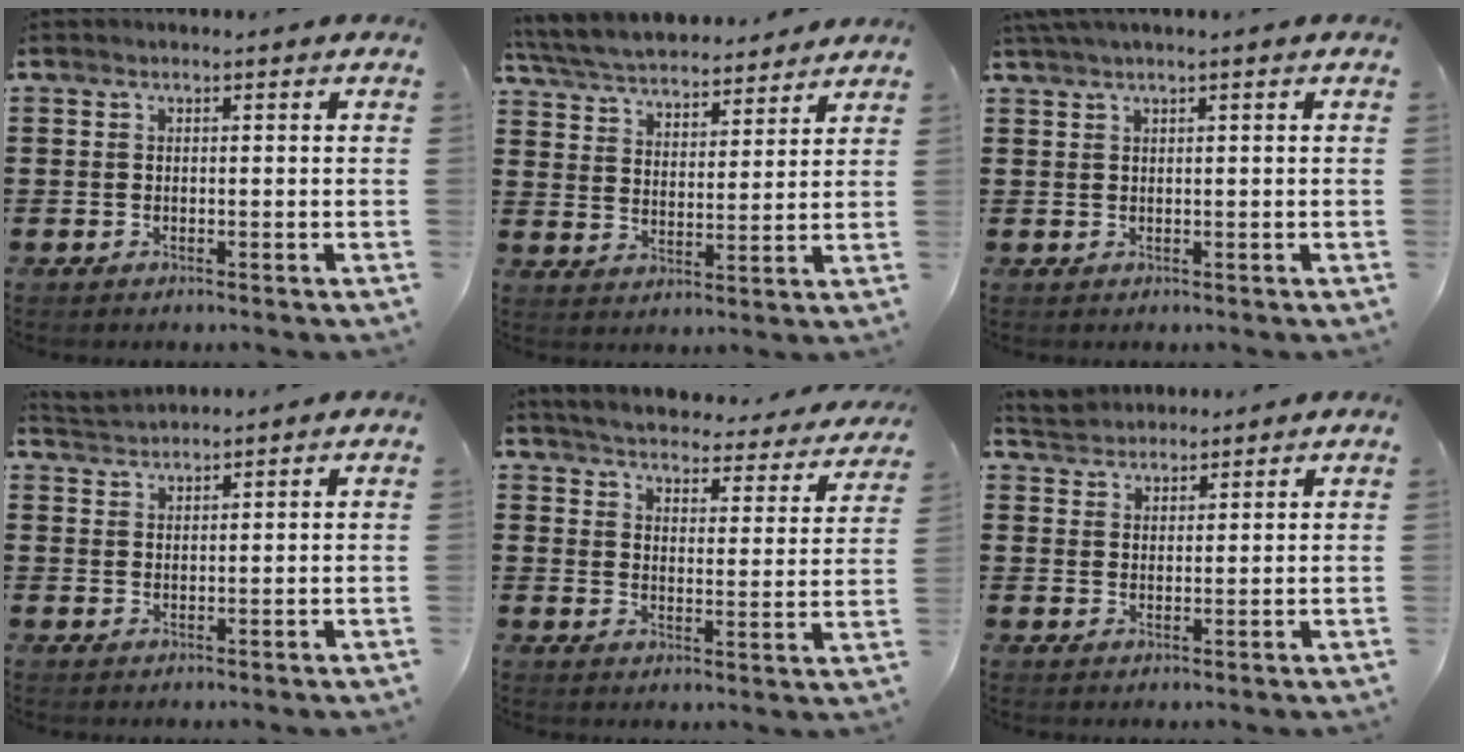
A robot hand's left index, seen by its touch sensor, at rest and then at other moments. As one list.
[{"total": 5.5, "force": [5.4, 0.5, 0.8], "torque": [-0.044, -0.030, 0.093]}, {"total": 1.3, "force": [0.7, -0.3, 1.0], "torque": [-0.018, -0.002, 0.013]}, {"total": 2.2, "force": [2.1, -0.1, -0.3], "torque": [-0.002, -0.001, 0.043]}, {"total": 4.2, "force": [4.1, 0.0, 0.7], "torque": [-0.039, -0.037, 0.066]}, {"total": 3.3, "force": [3.2, 0.9, -0.3], "torque": [-0.007, -0.004, 0.061]}]